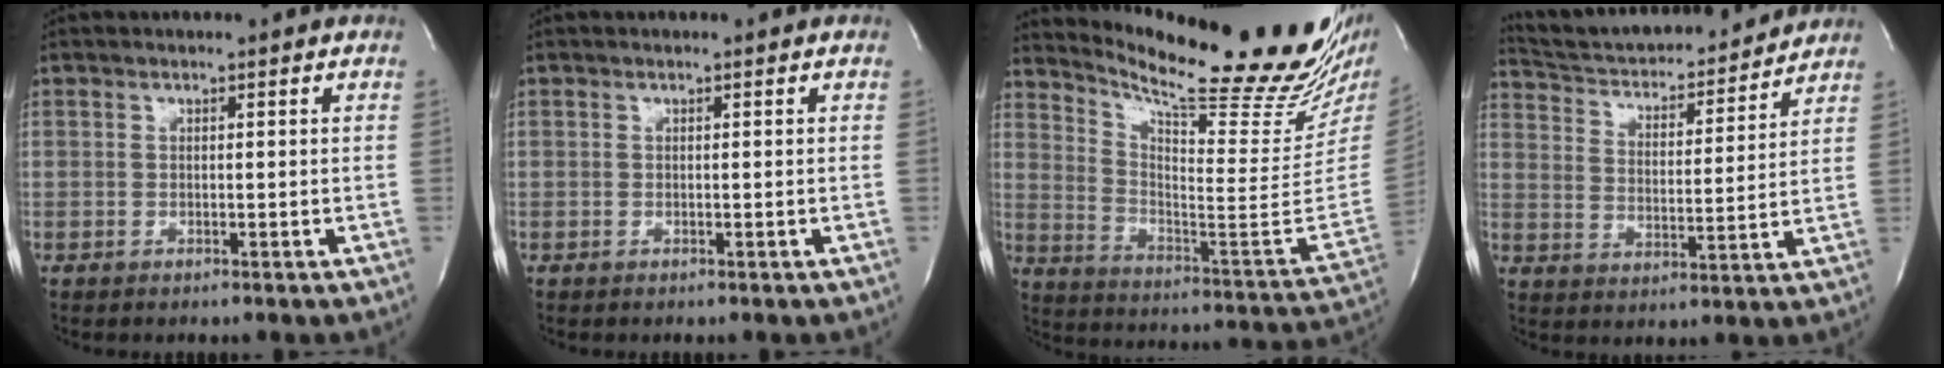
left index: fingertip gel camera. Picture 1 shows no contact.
{"total": 0.0}
{"total": 26.0, "force": [22.4, 1.4, 13.2], "torque": [-0.216, -0.104, 0.308]}
{"total": 18.0, "force": [16.9, 3.1, 5.6], "torque": [-0.086, 0.004, 0.256]}